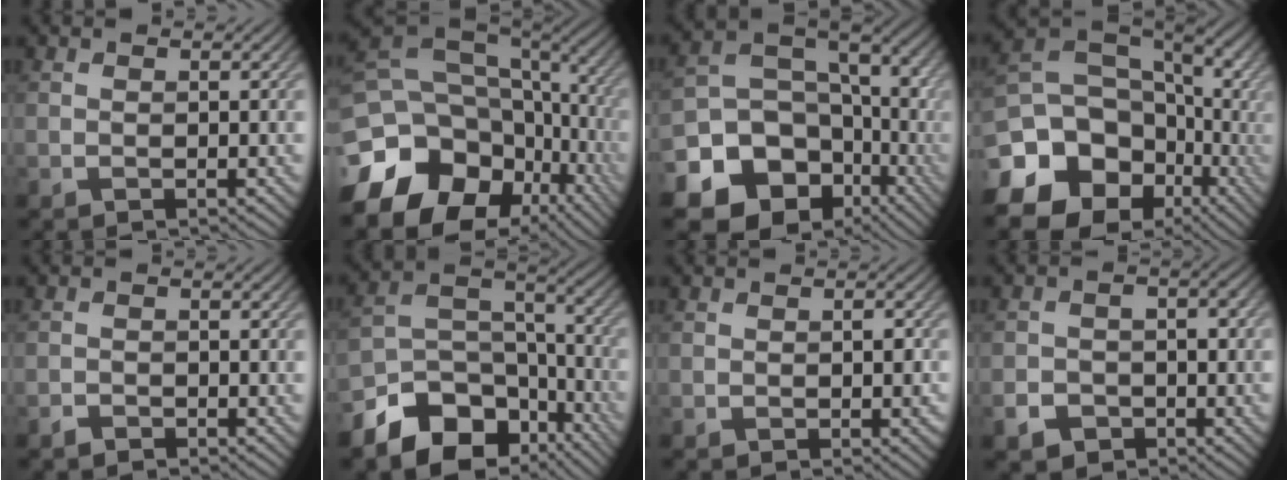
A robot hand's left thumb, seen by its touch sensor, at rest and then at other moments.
{"total": 18.8, "force": [-7.7, 14.4, 9.3], "torque": [-0.233, -0.023, -0.093]}
{"total": 20.2, "force": [-8.9, 16.5, 7.6], "torque": [-0.186, -0.048, -0.134]}
{"total": 20.5, "force": [-7.6, 16.4, 9.6], "torque": [-0.234, -0.040, -0.121]}
{"total": 1.2, "force": [-1.0, 0.5, 0.3], "torque": [-0.004, 0.000, -0.022]}
{"total": 14.1, "force": [-9.1, 8.5, 6.7], "torque": [-0.166, -0.037, -0.148]}
{"total": 1.4, "force": [-0.3, 0.8, 1.2], "torque": [-0.014, -0.002, -0.002]}
{"total": 5.0, "force": [-2.4, 3.9, 2.1], "torque": [-0.025, -0.006, -0.042]}